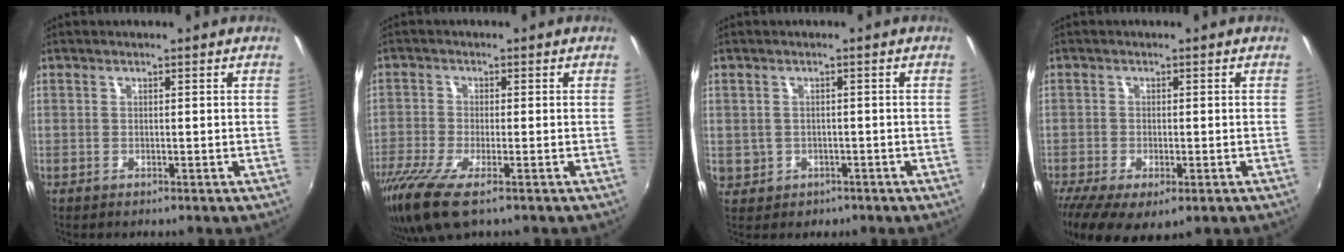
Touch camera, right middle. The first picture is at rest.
{"total": 9.7, "force": [-6.3, 1.8, 7.1], "torque": [-0.167, -0.044, -0.123]}
{"total": 4.2, "force": [-0.6, 4.0, 1.2], "torque": [-0.036, -0.001, 0.003]}
{"total": 9.4, "force": [-5.3, 3.6, 6.9], "torque": [-0.147, -0.049, -0.085]}